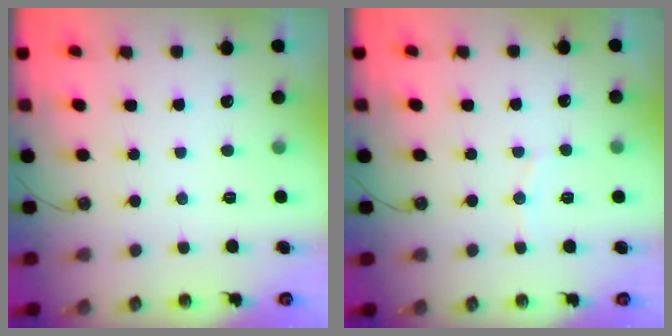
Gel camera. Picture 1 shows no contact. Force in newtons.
{"total": 4.6, "press": 4.6, "slide": 0.6}